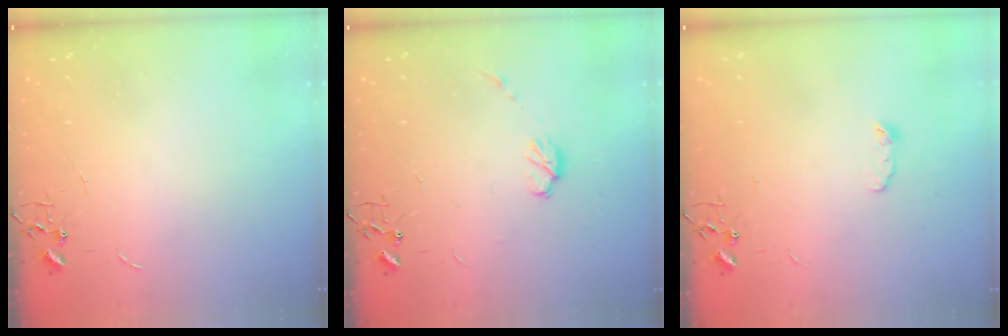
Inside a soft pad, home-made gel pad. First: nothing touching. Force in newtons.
{"total": 5.7, "press": 5.6, "slide": 1.2}
{"total": 3.7, "press": 3.5, "slide": 0.9}